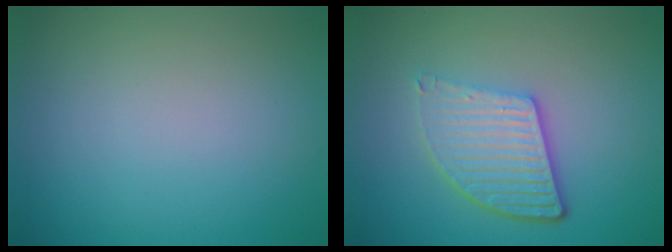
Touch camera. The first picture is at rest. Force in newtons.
{"total": 5.1, "press": 3.7, "slide": 3.6}